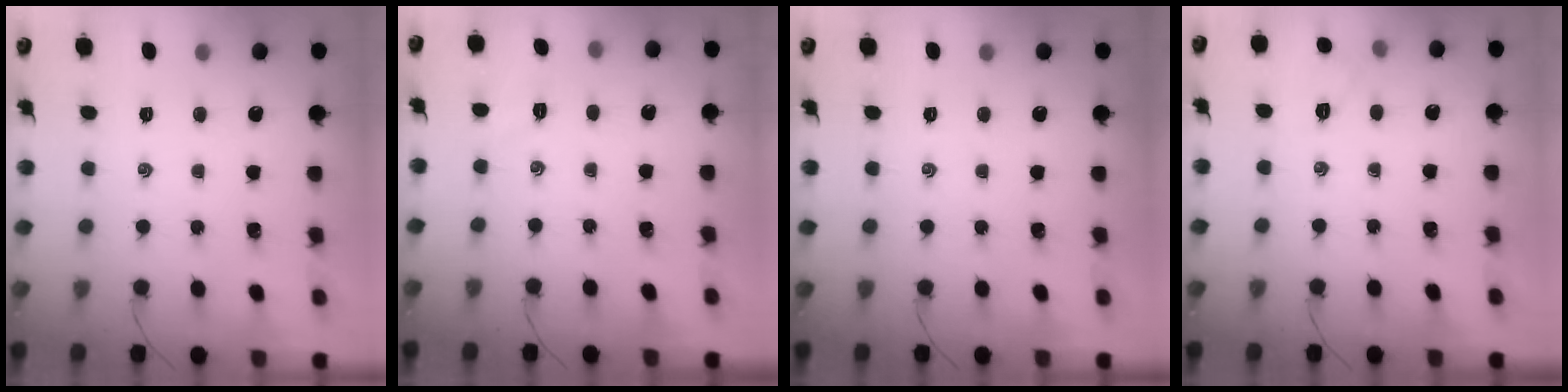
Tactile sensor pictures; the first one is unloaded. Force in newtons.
{"total": 2.9, "press": 2.8, "slide": 0.8}
{"total": 0.0}
{"total": 5.0, "press": 4.8, "slide": 1.4}